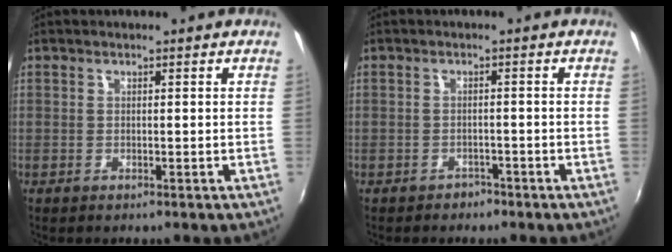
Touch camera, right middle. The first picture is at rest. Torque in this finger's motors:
{"motor_torque": [0.43, -0.36, -0.02, -0.01]}